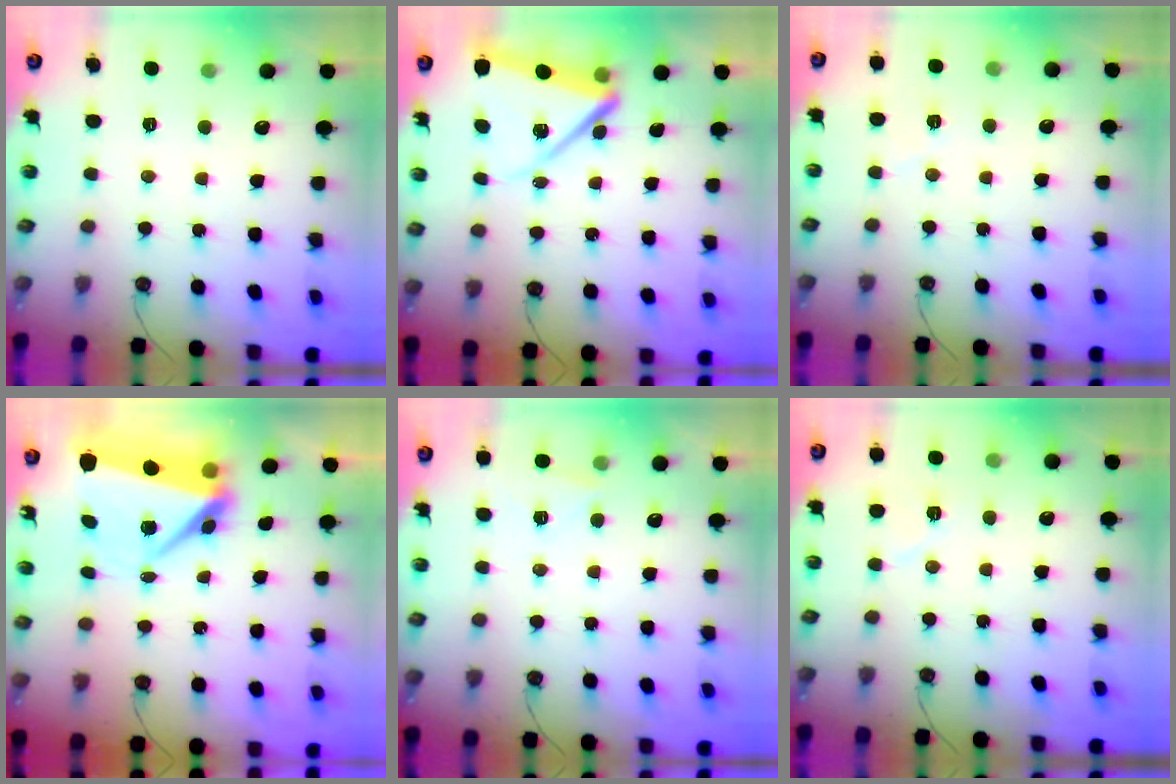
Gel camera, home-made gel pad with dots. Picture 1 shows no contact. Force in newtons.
{"total": 12.2, "press": 12.1, "slide": 1.6}
{"total": 3.8, "press": 3.3, "slide": 1.9}
{"total": 10.0, "press": 9.9, "slide": 0.8}
{"total": 4.3, "press": 3.9, "slide": 1.6}
{"total": 6.6, "press": 6.6, "slide": 0.5}